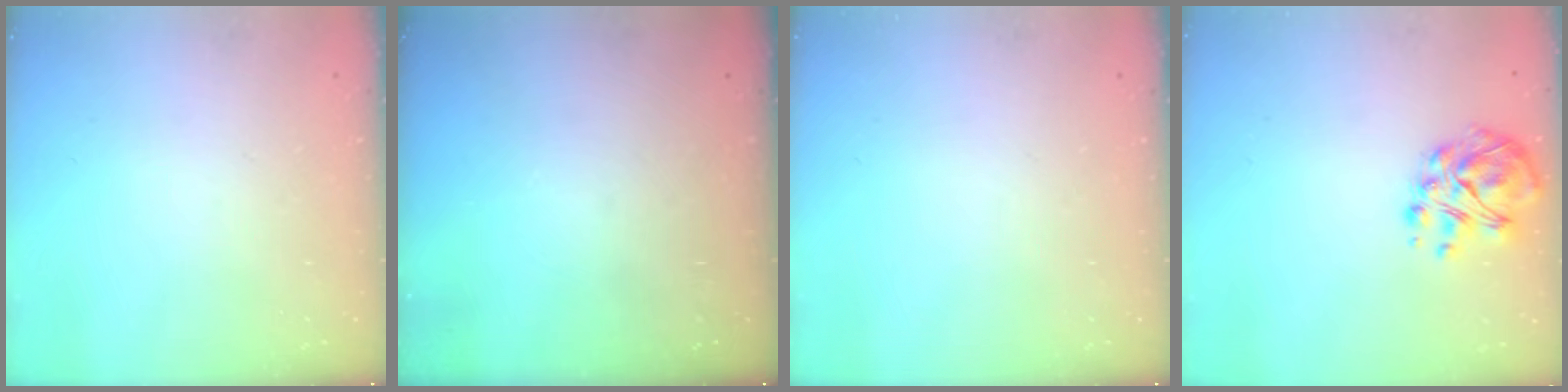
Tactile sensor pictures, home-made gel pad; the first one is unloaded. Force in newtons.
{"total": 0.0}
{"total": 0.0}
{"total": 8.6, "press": 8.4, "slide": 1.4}